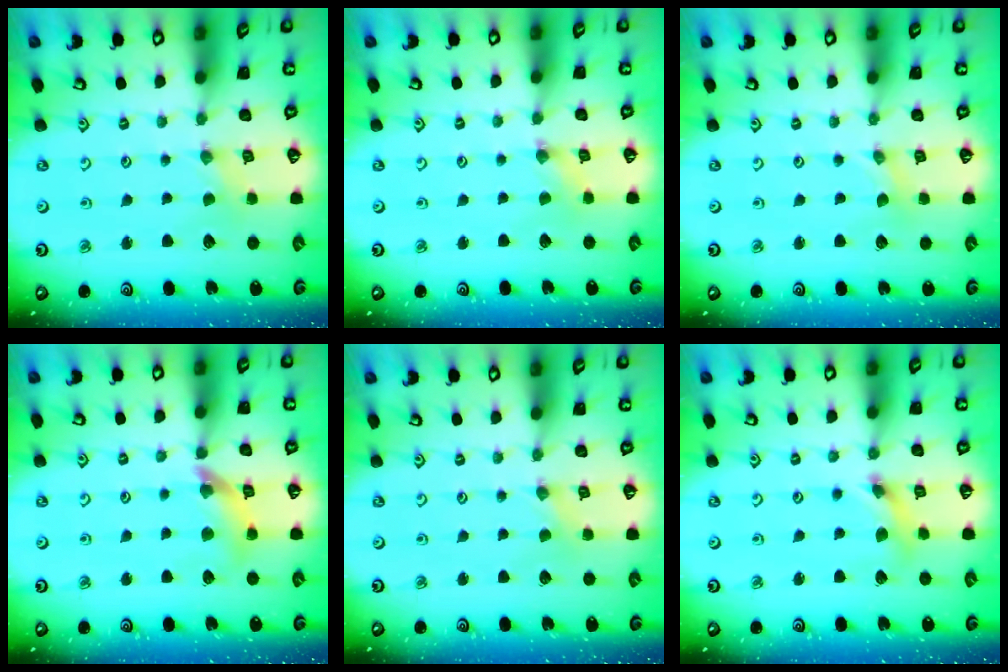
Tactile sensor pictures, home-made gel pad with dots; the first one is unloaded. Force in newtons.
{"total": 0.0}
{"total": 0.0}
{"total": 10.7, "press": 10.6, "slide": 1.4}
{"total": 0.0}
{"total": 5.0, "press": 5.0, "slide": 0.5}